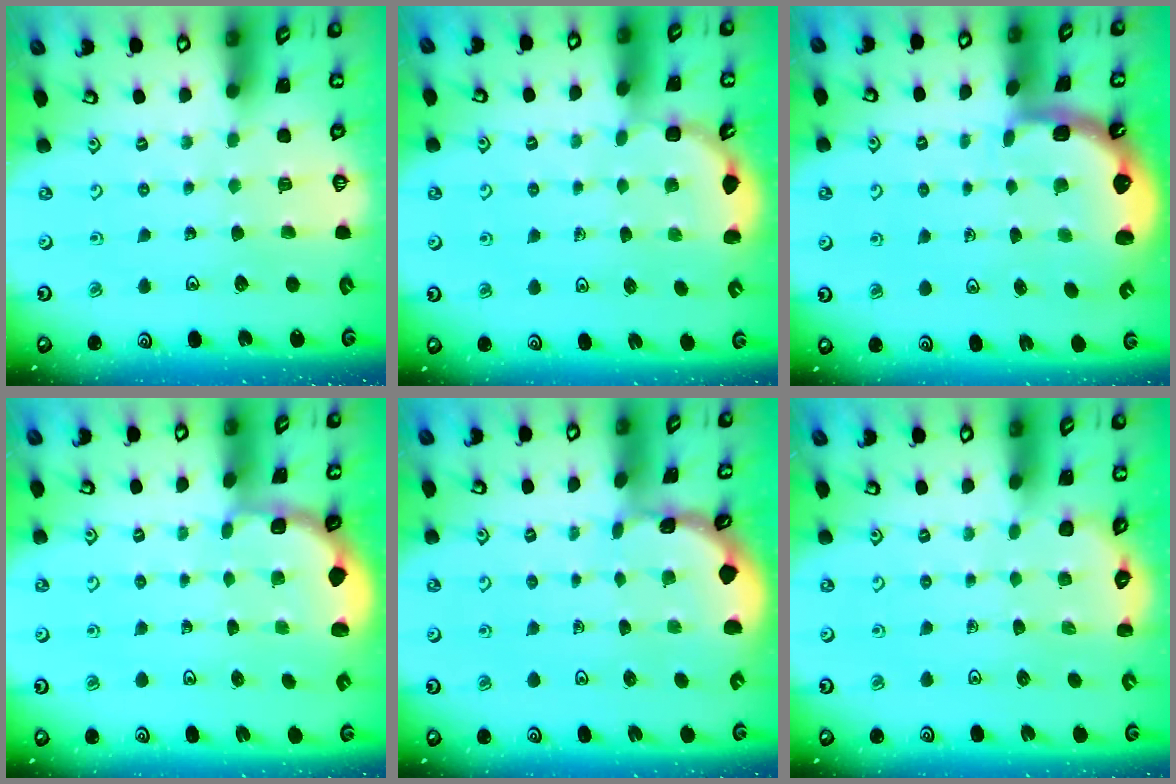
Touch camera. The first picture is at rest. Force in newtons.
{"total": 2.8, "press": 1.8, "slide": 2.1}
{"total": 2.7, "press": 1.5, "slide": 2.2}
{"total": 1.9, "press": 1.8, "slide": 0.7}
{"total": 0.7, "press": 0.7, "slide": 0.1}
{"total": 2.3, "press": 1.9, "slide": 1.3}